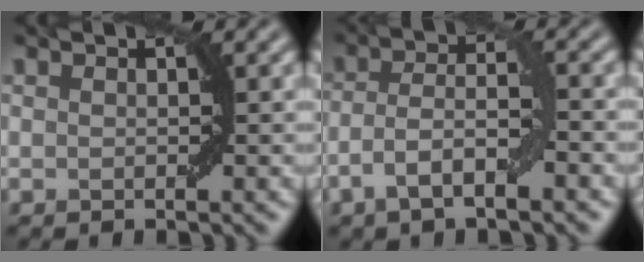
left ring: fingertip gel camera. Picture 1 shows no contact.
{"total": 4.4, "force": [-2.0, 1.3, 3.7], "torque": [-0.073, 0.009, -0.042]}